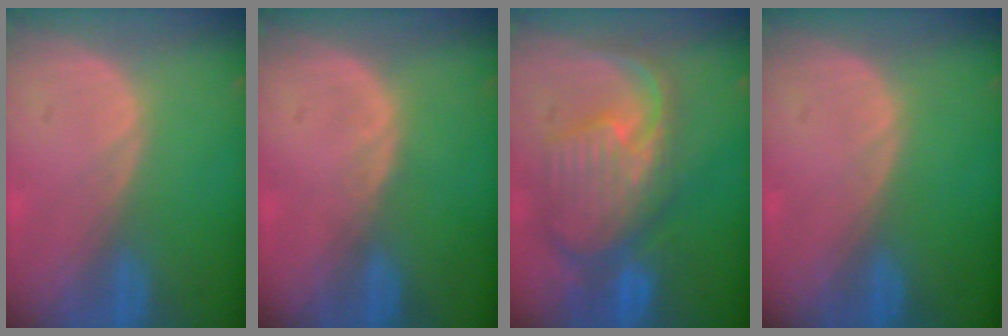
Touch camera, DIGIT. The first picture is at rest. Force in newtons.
{"total": 0.7, "press": 0.6, "slide": 0.2}
{"total": 11.2, "press": 9.8, "slide": 5.6}
{"total": 0.0}